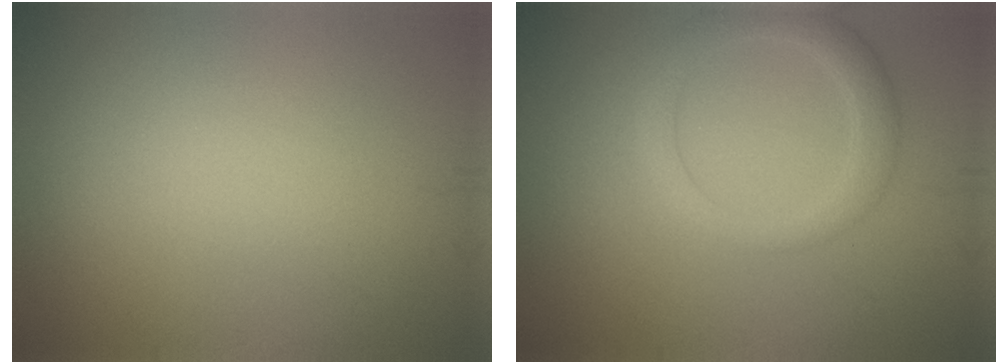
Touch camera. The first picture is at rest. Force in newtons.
{"total": 2.9, "press": 2.9, "slide": 0.1}